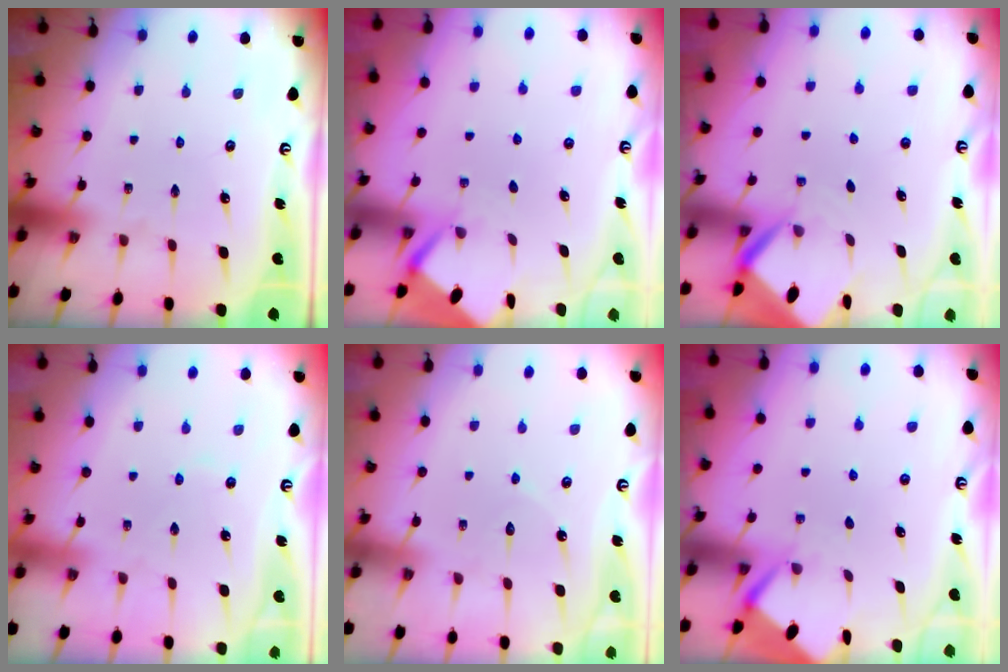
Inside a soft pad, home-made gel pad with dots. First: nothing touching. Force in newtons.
{"total": 2.8, "press": 2.8, "slide": 0.3}
{"total": 3.0, "press": 3.0, "slide": 0.2}
{"total": 3.6, "press": 3.5, "slide": 0.6}
{"total": 5.1, "press": 5.1, "slide": 0.5}
{"total": 2.6, "press": 2.6, "slide": 0.3}